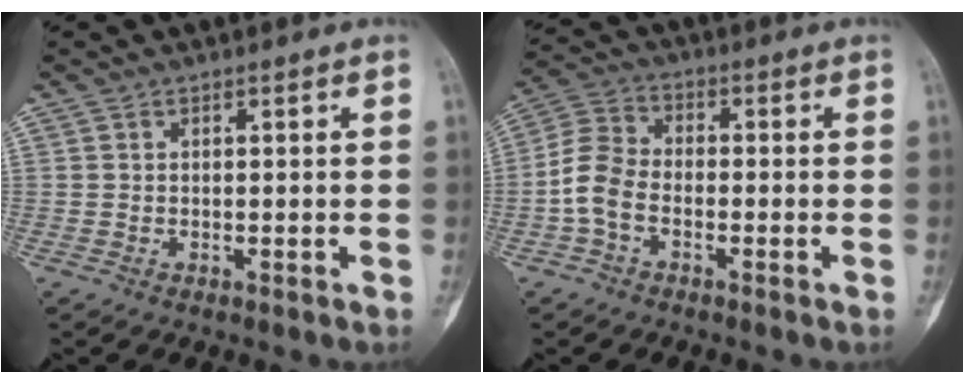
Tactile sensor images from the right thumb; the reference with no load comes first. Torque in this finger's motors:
{"motor_torque": [0.28, 0.70, 0.76, -0.31, 0.30]}